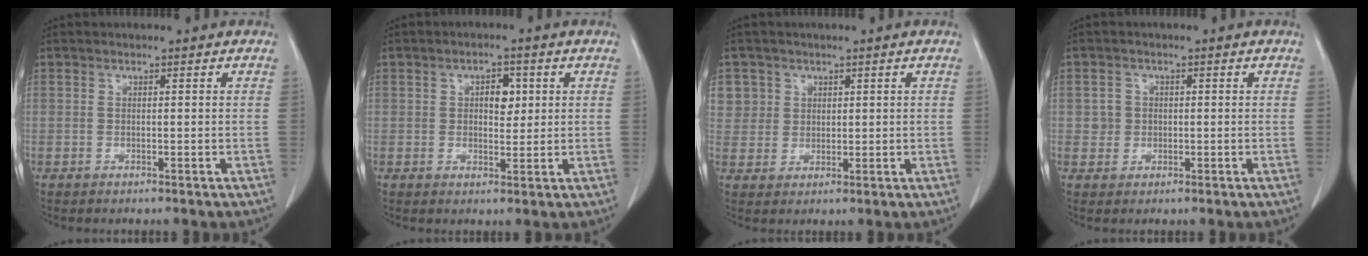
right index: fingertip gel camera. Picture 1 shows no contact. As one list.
[{"total": 3.6, "force": [0.9, 2.0, 2.9], "torque": [-0.043, 0.005, 0.015]}, {"total": 5.3, "force": [2.4, 4.7, 0.1], "torque": [0.011, 0.006, 0.050]}, {"total": 2.2, "force": [0.2, 2.2, 0.3], "torque": [-0.002, 0.003, 0.004]}]